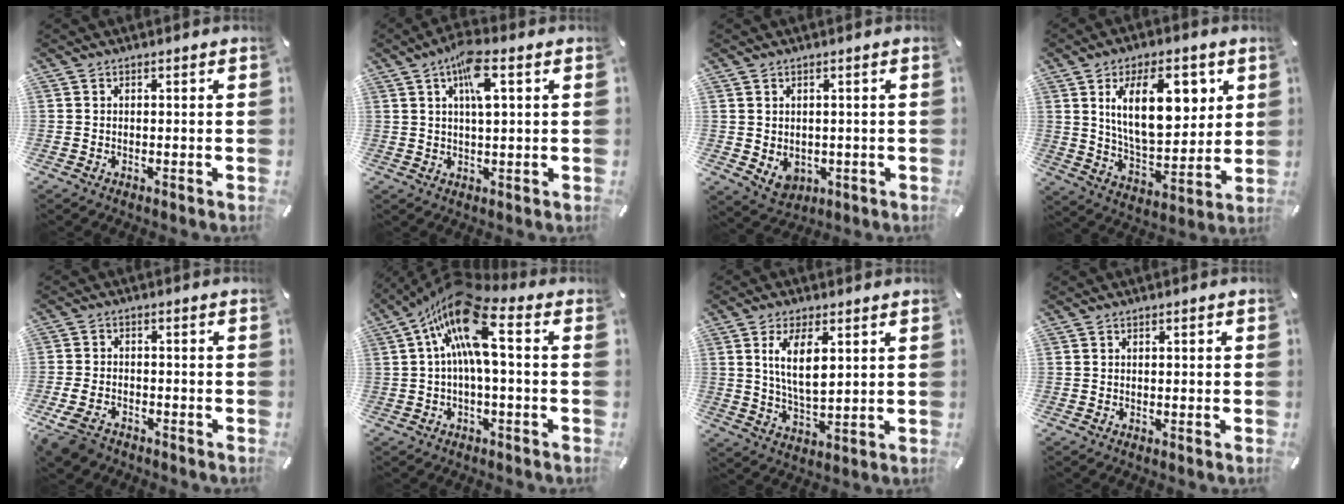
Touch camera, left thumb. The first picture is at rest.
{"total": 8.0, "force": [3.0, 2.2, 7.1], "torque": [-0.135, 0.004, 0.049]}
{"total": 3.8, "force": [0.5, 3.5, 1.3], "torque": [-0.017, -0.006, 0.009]}
{"total": 18.0, "force": [6.7, 9.2, 13.9], "torque": [-0.228, -0.009, 0.110]}
{"total": 6.3, "force": [-4.3, 3.5, 3.0], "torque": [-0.077, 0.008, -0.083]}
{"total": 16.4, "force": [3.7, 6.3, 14.7], "torque": [-0.291, -0.012, 0.058]}
{"total": 9.6, "force": [3.2, 4.3, 8.0], "torque": [-0.154, -0.012, 0.050]}
{"total": 0.5, "force": [-0.1, 0.4, 0.3], "torque": [-0.005, 0.001, -0.003]}